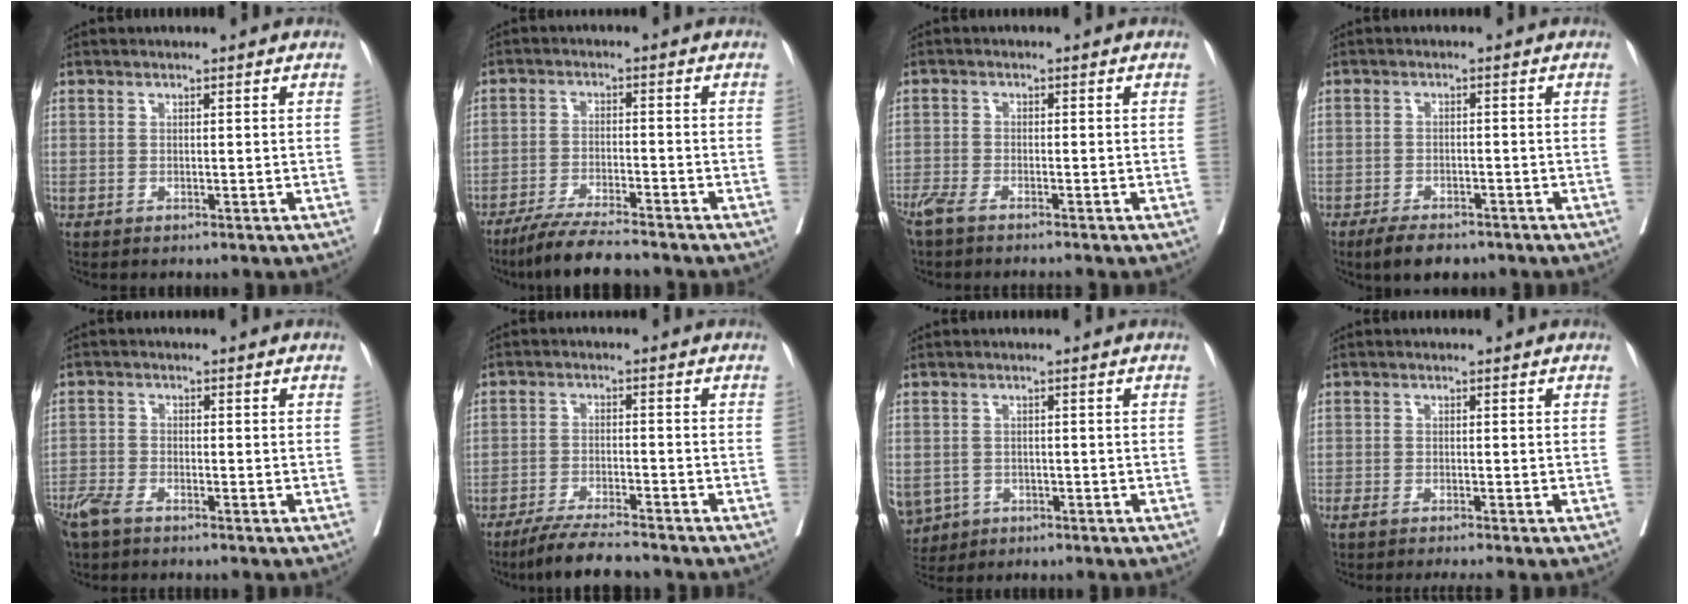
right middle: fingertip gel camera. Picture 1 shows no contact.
{"total": 8.8, "force": [-7.7, 0.0, 4.4], "torque": [-0.072, -0.028, -0.129]}
{"total": 4.6, "force": [-3.9, 0.6, 2.4], "torque": [-0.042, -0.009, -0.071]}
{"total": 5.5, "force": [-4.2, 2.0, 2.9], "torque": [-0.047, -0.006, -0.064]}
{"total": 4.4, "force": [-3.5, 1.3, 2.2], "torque": [-0.047, -0.005, -0.071]}
{"total": 8.3, "force": [-7.3, 0.0, 3.9], "torque": [-0.063, -0.026, -0.124]}
{"total": 10.2, "force": [-4.4, 8.4, 3.7], "torque": [-0.119, -0.007, -0.059]}
{"total": 4.0, "force": [-3.4, -0.2, 2.0], "torque": [-0.022, -0.005, -0.055]}